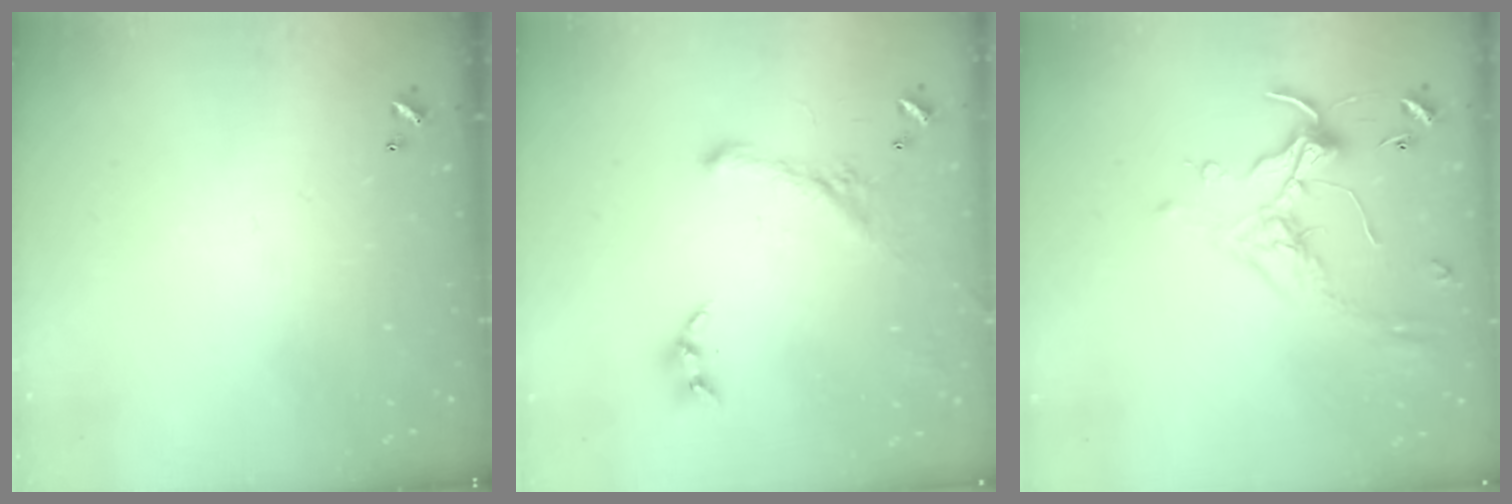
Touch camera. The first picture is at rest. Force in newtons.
{"total": 1.7, "press": 1.0, "slide": 1.3}
{"total": 0.6, "press": 0.5, "slide": 0.3}